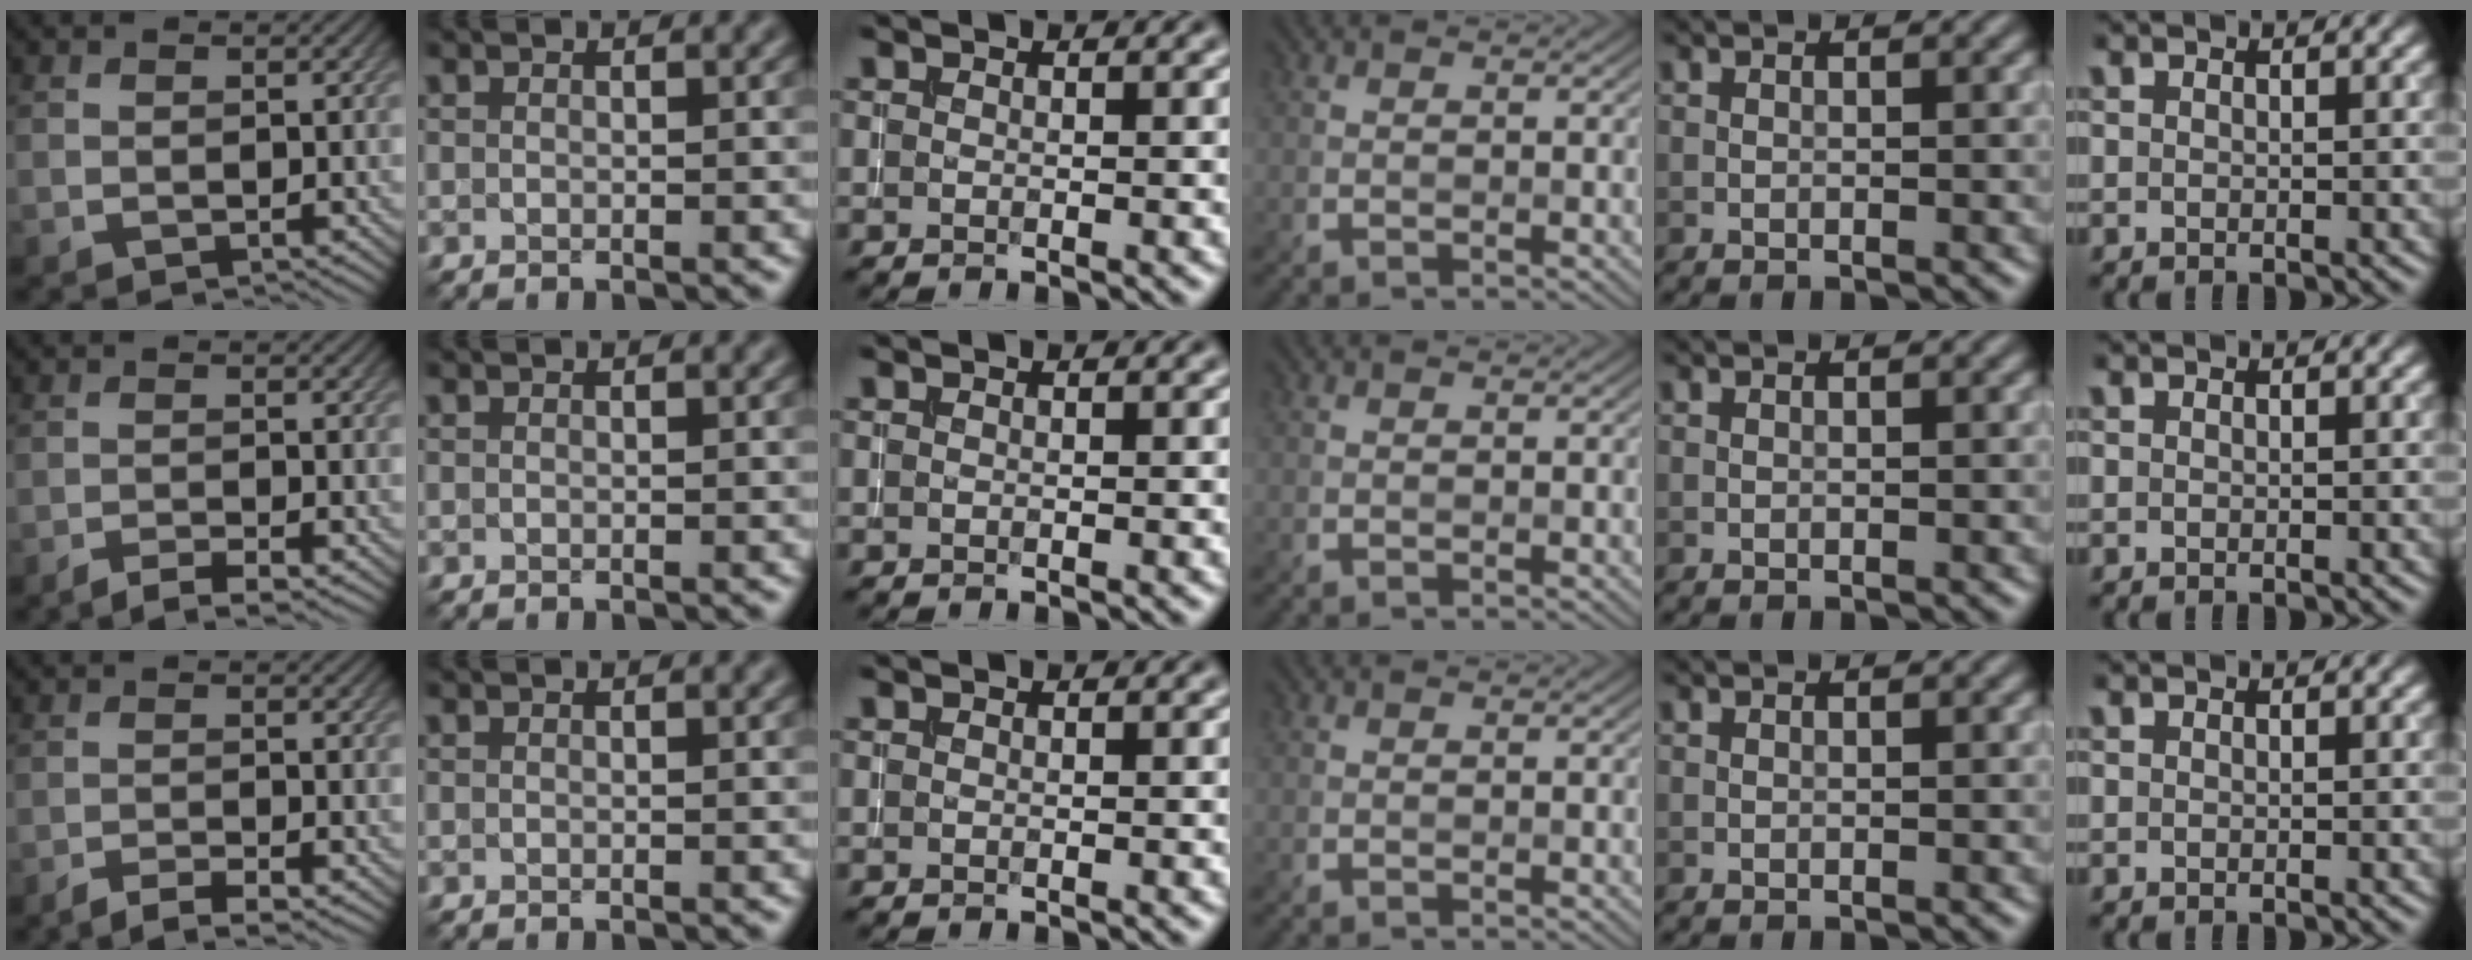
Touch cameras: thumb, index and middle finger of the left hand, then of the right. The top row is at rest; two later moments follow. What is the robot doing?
{"motion": "pour", "object": "almond"}